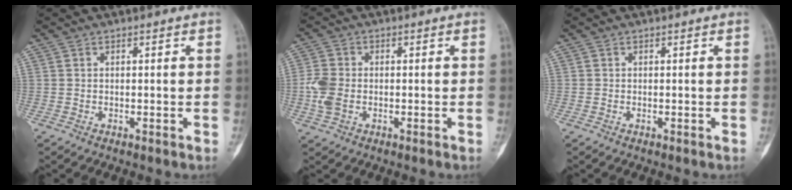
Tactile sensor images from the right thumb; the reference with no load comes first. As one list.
[{"total": 5.2, "force": [-1.2, 3.3, 3.8], "torque": [-0.098, 0.008, -0.026]}, {"total": 0.0}]